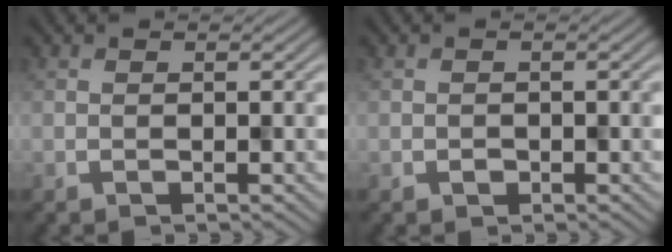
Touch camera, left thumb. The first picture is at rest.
{"total": 0.7, "force": [-0.3, 0.7, 0.2], "torque": [-0.007, -0.001, -0.008]}